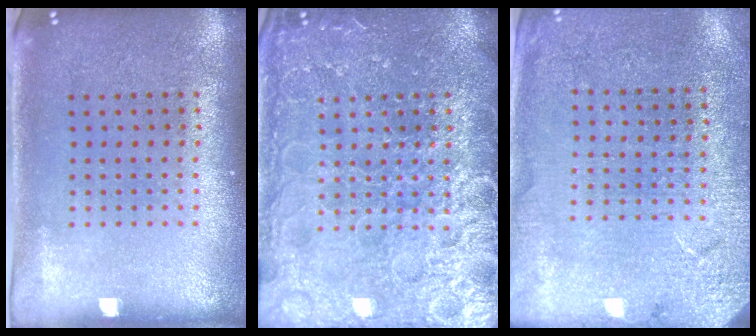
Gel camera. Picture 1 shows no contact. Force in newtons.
{"total": 7.0, "press": 6.9, "slide": 0.8}
{"total": 2.7, "press": 2.7, "slide": 0.2}